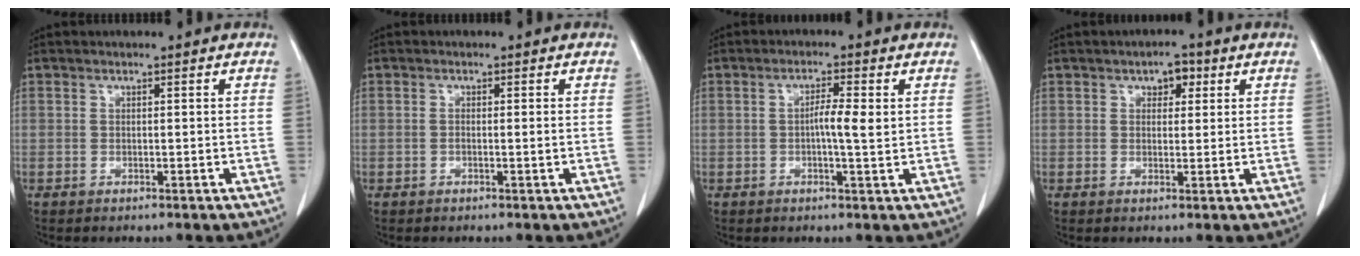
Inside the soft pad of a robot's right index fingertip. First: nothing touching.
{"total": 1.1, "force": [-0.1, 0.1, 1.1], "torque": [-0.020, -0.001, -0.001]}
{"total": 3.7, "force": [0.2, 0.2, 3.7], "torque": [-0.065, 0.000, 0.002]}
{"total": 2.9, "force": [1.4, 1.7, 1.9], "torque": [-0.024, 0.009, 0.018]}